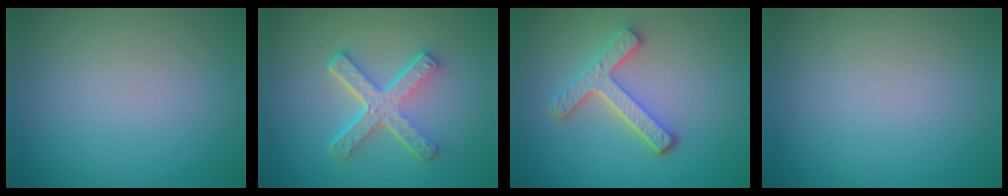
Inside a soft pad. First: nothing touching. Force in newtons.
{"total": 5.3, "press": 3.7, "slide": 3.8}
{"total": 4.7, "press": 3.5, "slide": 3.2}
{"total": 0.0}